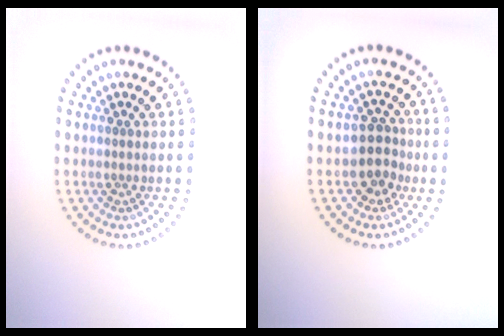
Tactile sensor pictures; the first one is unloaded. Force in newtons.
{"total": 2.8, "press": 2.5, "slide": 1.3}